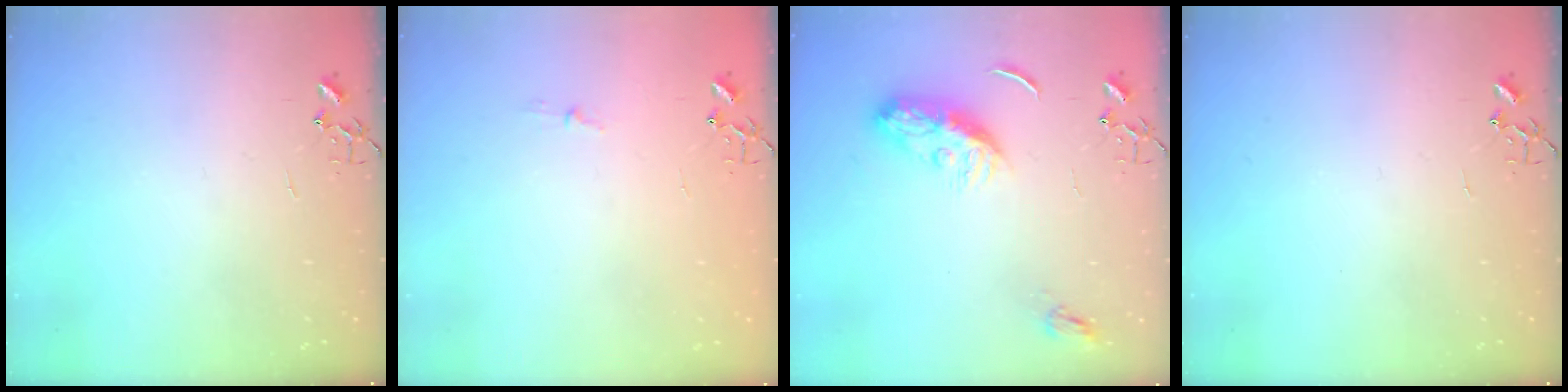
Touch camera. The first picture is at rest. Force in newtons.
{"total": 2.9, "press": 2.9, "slide": 0.4}
{"total": 10.8, "press": 10.8, "slide": 0.2}
{"total": 0.0}